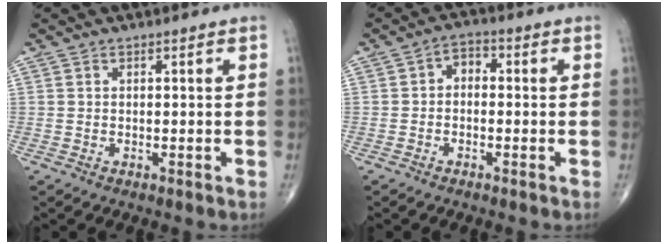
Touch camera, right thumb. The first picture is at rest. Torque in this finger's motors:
{"motor_torque": [-0.37, 0.29, 0.08, -0.25, 0.08]}